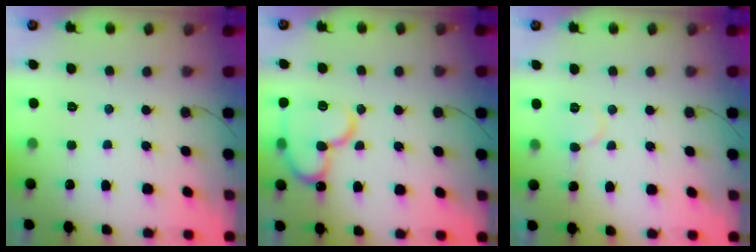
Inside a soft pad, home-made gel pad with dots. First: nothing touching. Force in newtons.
{"total": 15.0, "press": 14.8, "slide": 2.2}
{"total": 5.5, "press": 5.5, "slide": 0.5}